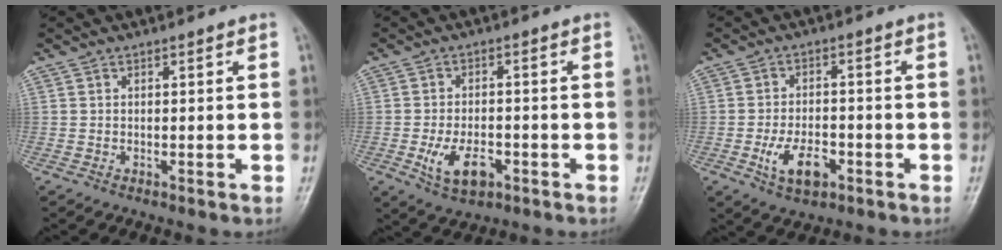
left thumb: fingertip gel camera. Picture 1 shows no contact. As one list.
[{"total": 7.3, "force": [-2.7, 4.2, 5.3], "torque": [-0.092, 0.008, -0.040]}, {"total": 7.2, "force": [-2.8, 4.1, 5.2], "torque": [-0.086, 0.011, -0.046]}]